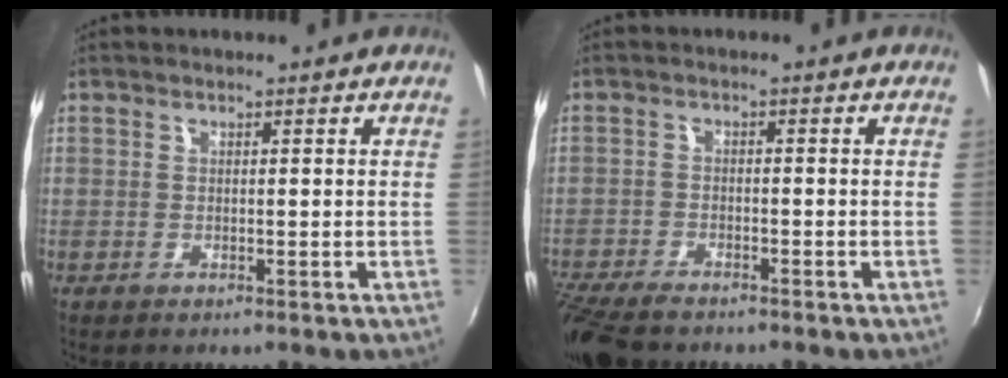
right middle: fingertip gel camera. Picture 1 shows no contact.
{"total": 9.7, "force": [-8.2, 2.9, 4.4], "torque": [-0.119, -0.035, -0.149]}